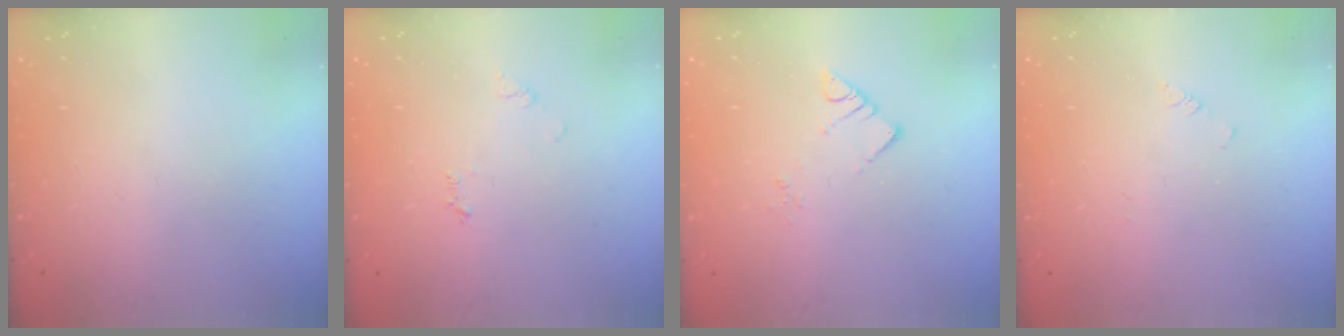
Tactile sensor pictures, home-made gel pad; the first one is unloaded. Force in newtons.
{"total": 4.1, "press": 4.0, "slide": 0.4}
{"total": 2.6, "press": 2.6, "slide": 0.1}
{"total": 1.4, "press": 1.3, "slide": 0.3}